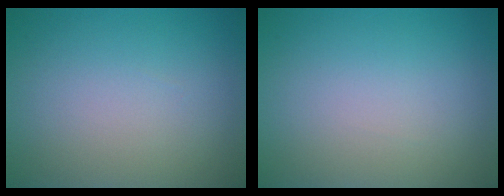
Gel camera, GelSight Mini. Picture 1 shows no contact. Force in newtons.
{"total": 0.0}